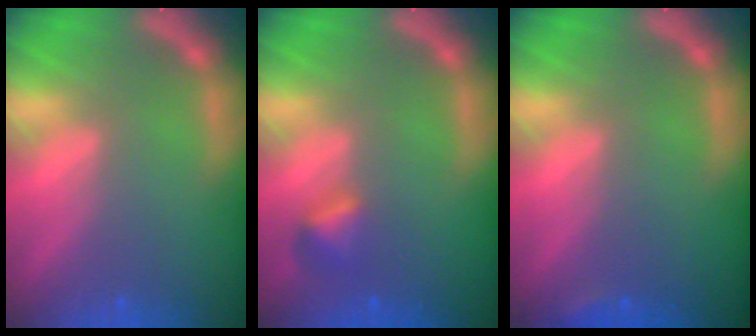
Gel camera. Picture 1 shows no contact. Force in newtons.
{"total": 1.9}
{"total": 0.9}